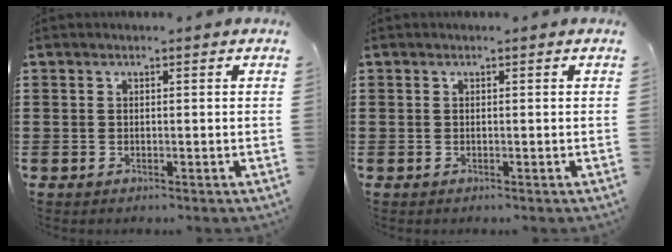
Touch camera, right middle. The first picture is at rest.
{"total": 0.0}